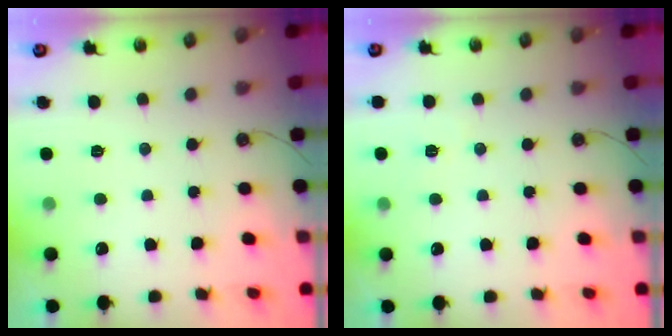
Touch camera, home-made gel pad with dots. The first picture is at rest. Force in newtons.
{"total": 2.8, "press": 2.0, "slide": 2.0}